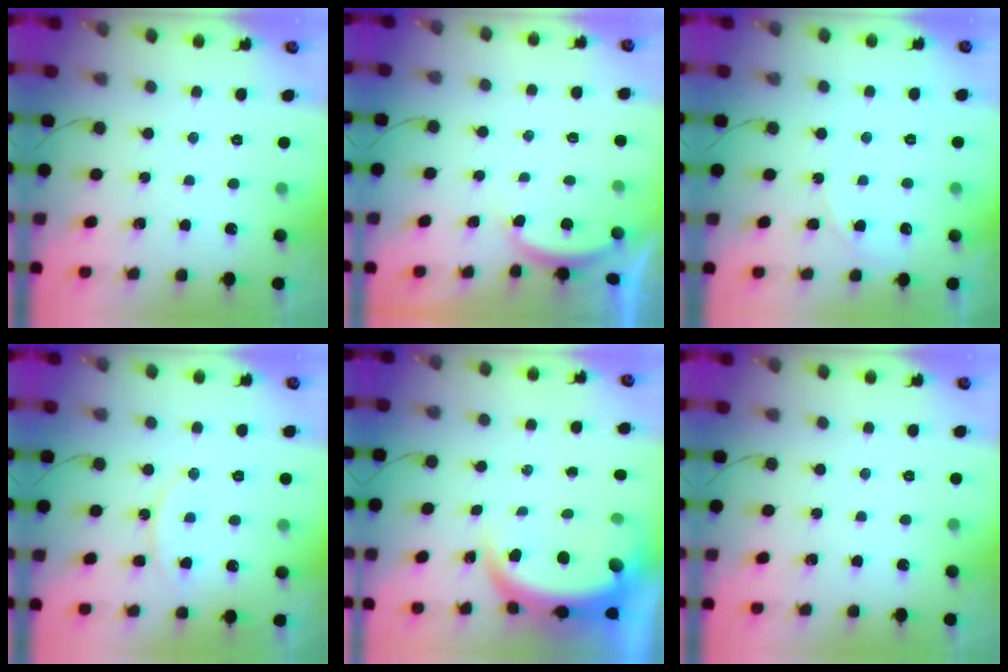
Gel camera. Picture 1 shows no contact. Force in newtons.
{"total": 2.5, "press": 2.5, "slide": 0.5}
{"total": 4.4, "press": 4.4, "slide": 0.3}
{"total": 9.4, "press": 9.3, "slide": 0.7}
{"total": 6.9, "press": 6.9, "slide": 0.9}
{"total": 0.0}